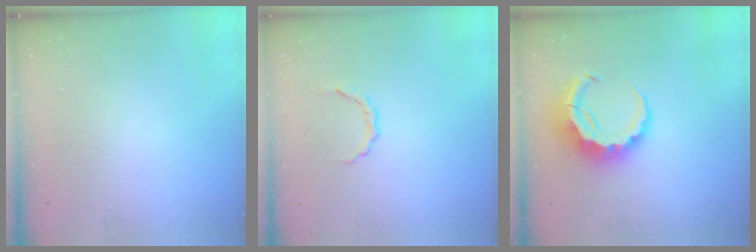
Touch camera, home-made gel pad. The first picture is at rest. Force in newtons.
{"total": 2.8, "press": 2.7, "slide": 0.8}
{"total": 9.3, "press": 9.2, "slide": 1.6}